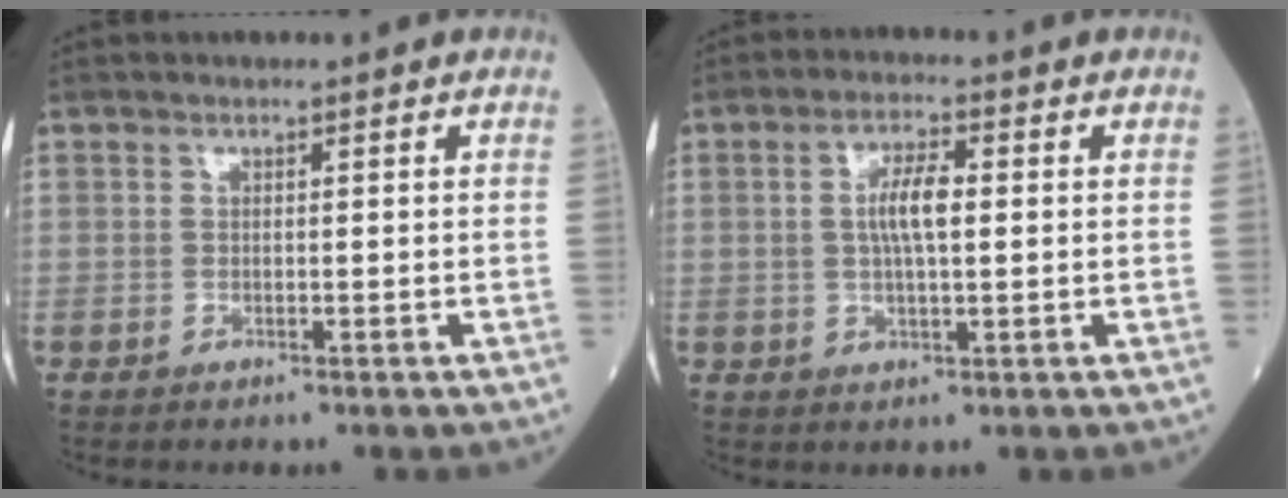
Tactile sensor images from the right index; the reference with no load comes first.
{"total": 5.4, "force": [0.6, 1.3, 5.2], "torque": [-0.101, 0.009, 0.010]}